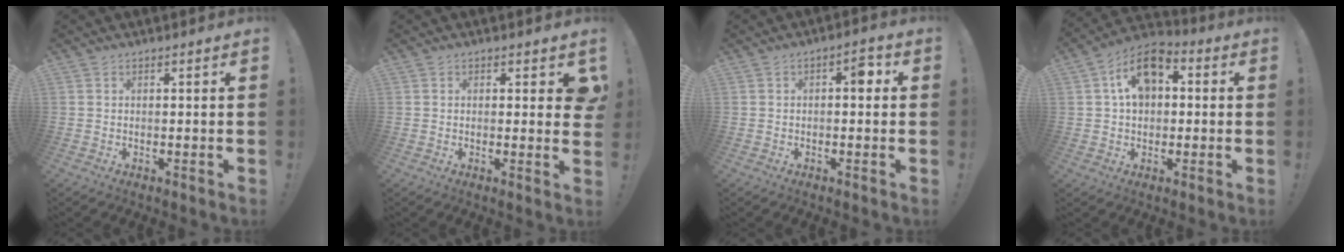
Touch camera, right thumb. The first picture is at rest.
{"total": 2.9, "force": [1.3, 1.7, 1.9], "torque": [-0.005, -0.010, 0.021]}
{"total": 3.9, "force": [0.4, 2.1, 3.3], "torque": [-0.035, 0.004, -0.003]}
{"total": 11.8, "force": [3.2, 8.4, 7.7], "torque": [-0.116, 0.005, 0.062]}